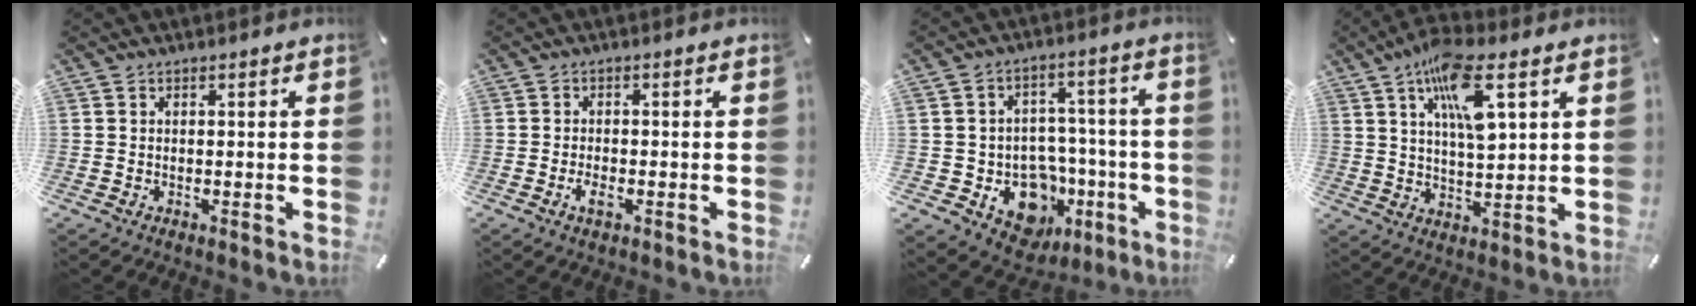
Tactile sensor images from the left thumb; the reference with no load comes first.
{"total": 2.7, "force": [-1.2, 1.3, 2.1], "torque": [-0.042, 0.001, -0.022]}
{"total": 13.8, "force": [-5.1, 11.2, 6.4], "torque": [-0.064, 0.028, -0.067]}
{"total": 11.6, "force": [5.6, 4.6, 9.0], "torque": [-0.150, -0.008, 0.095]}